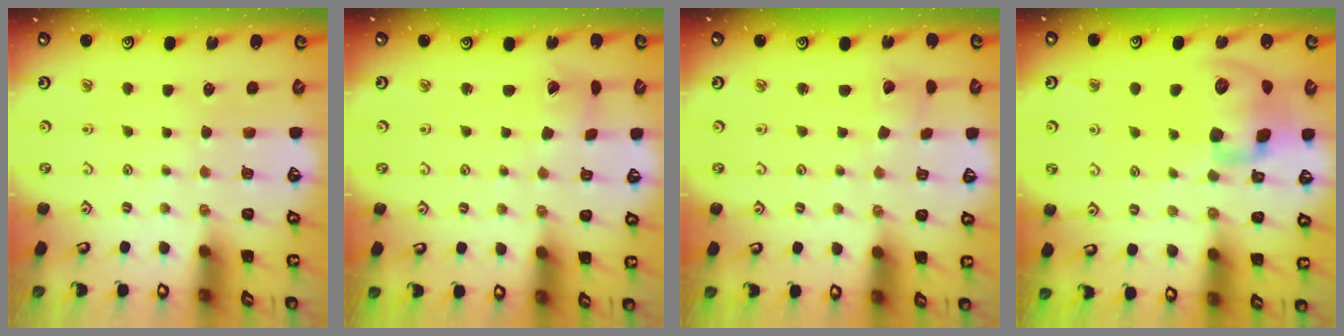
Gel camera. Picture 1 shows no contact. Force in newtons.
{"total": 1.4, "press": 1.4, "slide": 0.2}
{"total": 2.7, "press": 2.7, "slide": 0.2}
{"total": 17.5, "press": 17.3, "slide": 2.6}